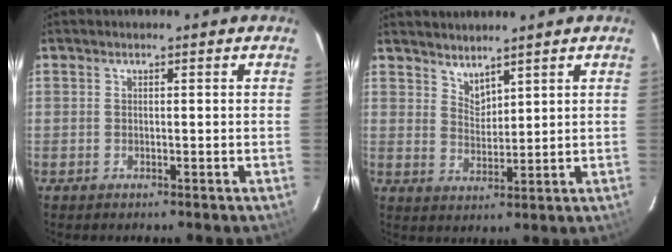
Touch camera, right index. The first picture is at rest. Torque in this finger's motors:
{"motor_torque": [-0.01, 0.19, 0.01, 0.00]}